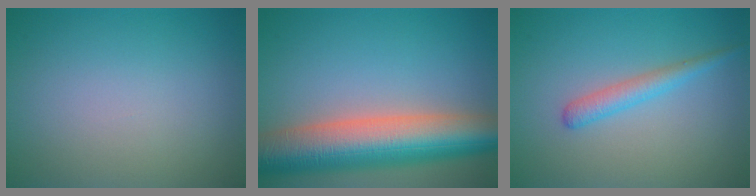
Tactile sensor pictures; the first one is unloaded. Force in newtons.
{"total": 11.0, "press": 11.0, "slide": 0.7}
{"total": 2.1, "press": 2.1, "slide": 0.1}